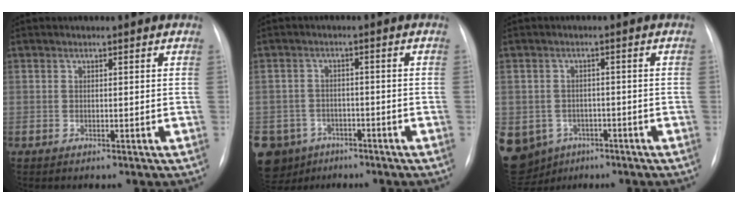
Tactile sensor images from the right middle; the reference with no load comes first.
{"total": 10.8, "force": [-6.4, 8.5, 2.1], "torque": [-0.070, 0.007, -0.090]}
{"total": 14.3, "force": [-6.7, 11.9, 4.4], "torque": [-0.144, 0.007, -0.081]}